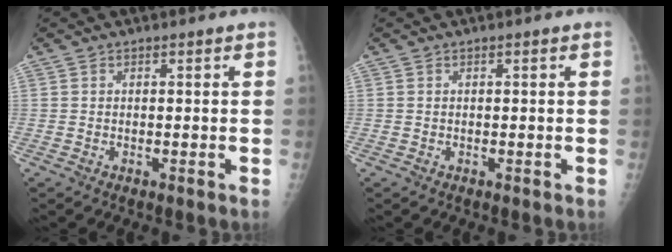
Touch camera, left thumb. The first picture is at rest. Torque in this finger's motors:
{"motor_torque": [-0.06, 0.13, 0.08, 0.03, 0.00]}